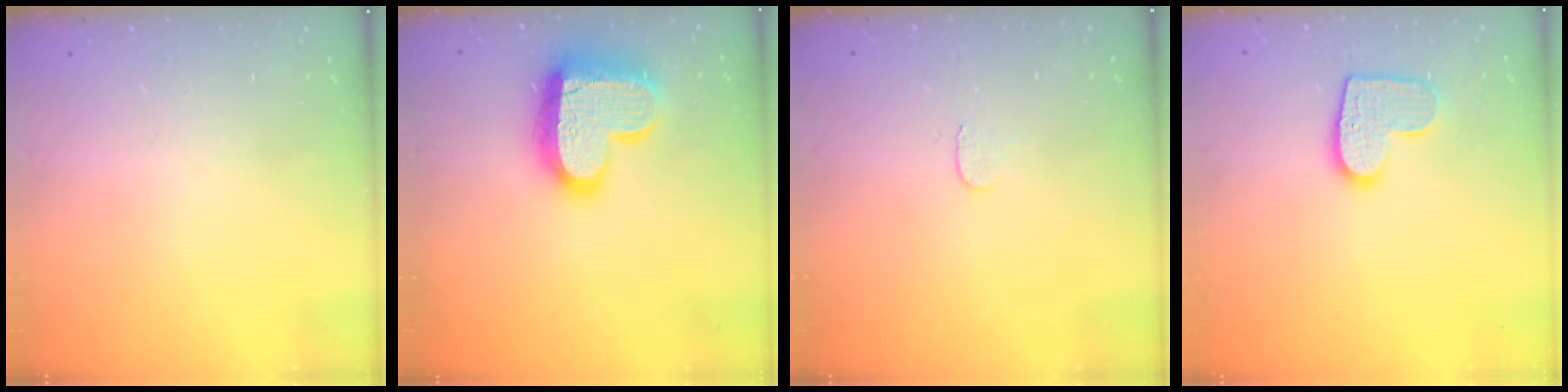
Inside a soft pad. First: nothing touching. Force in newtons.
{"total": 17.6, "press": 17.6, "slide": 1.5}
{"total": 3.0, "press": 3.0, "slide": 0.3}
{"total": 10.8, "press": 10.8, "slide": 0.7}